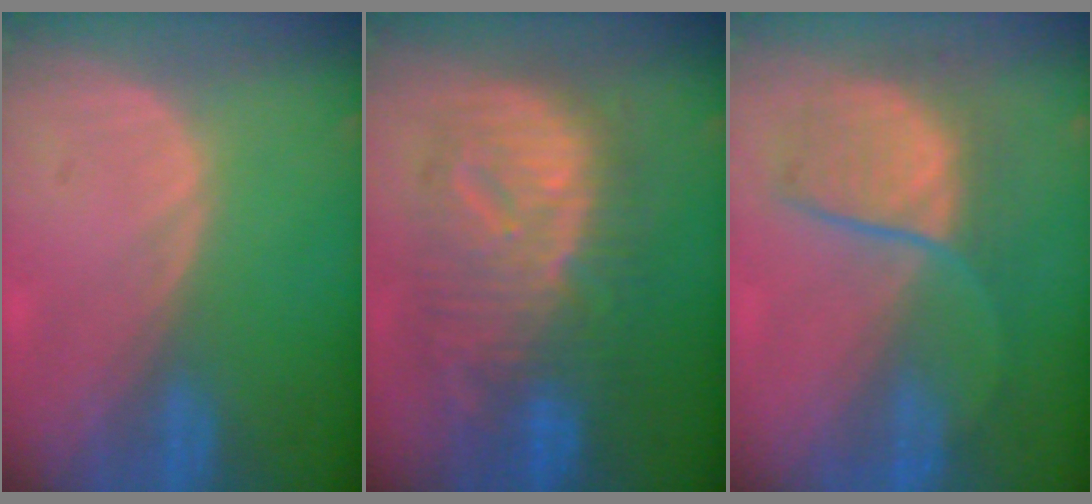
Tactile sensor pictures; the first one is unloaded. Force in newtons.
{"total": 12.0, "press": 11.9, "slide": 1.3}
{"total": 7.4, "press": 7.4, "slide": 0.2}